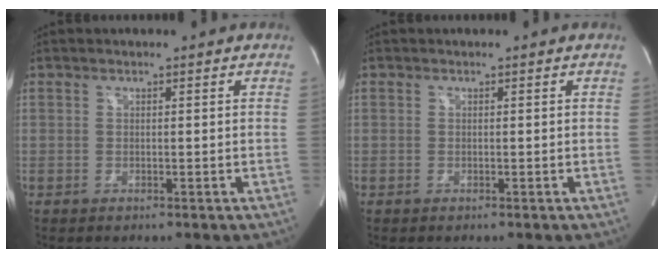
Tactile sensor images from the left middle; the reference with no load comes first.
{"total": 0.0}